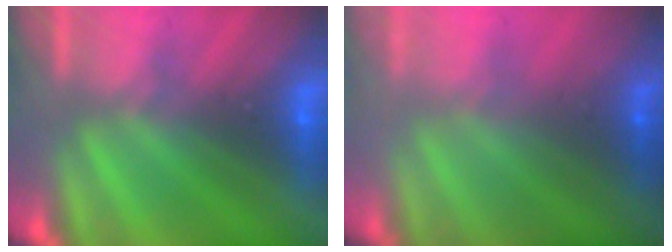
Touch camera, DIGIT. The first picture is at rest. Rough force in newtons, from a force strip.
{"total": 2.3}